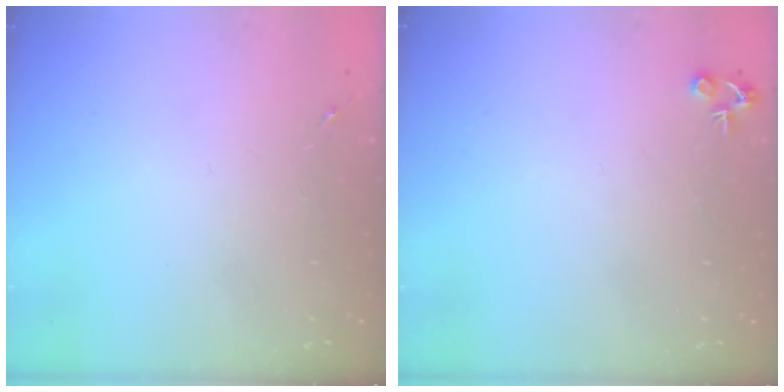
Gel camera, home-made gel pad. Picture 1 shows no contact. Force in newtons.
{"total": 4.7, "press": 4.7, "slide": 0.2}